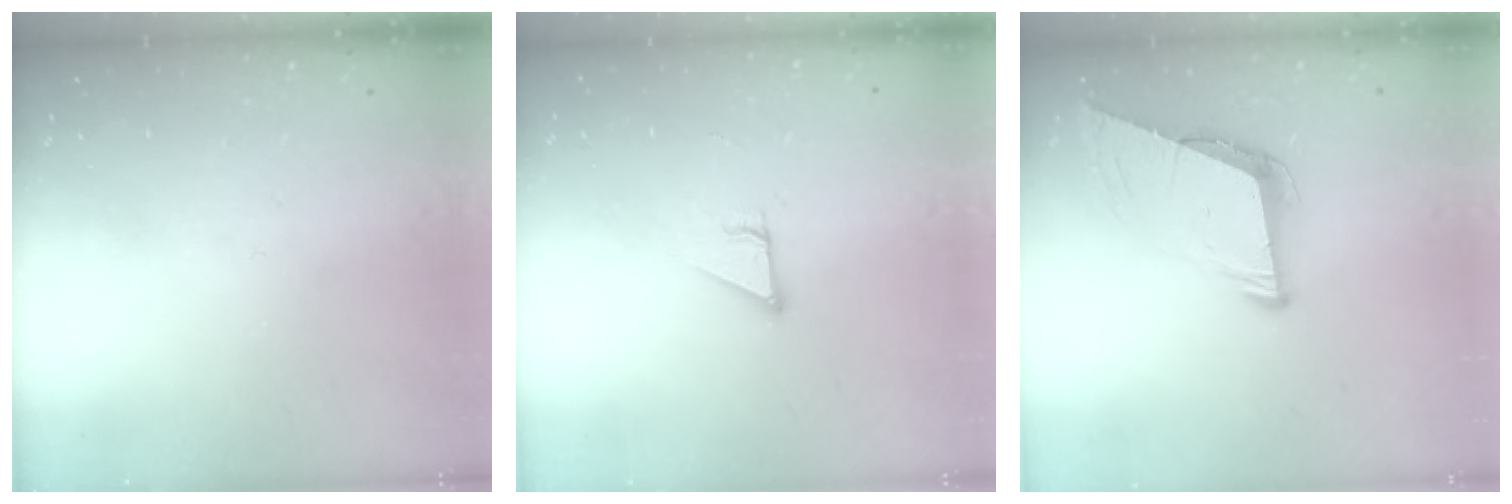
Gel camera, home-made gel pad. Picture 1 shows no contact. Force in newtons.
{"total": 2.9, "press": 2.9, "slide": 0.1}
{"total": 8.3, "press": 7.8, "slide": 3.1}